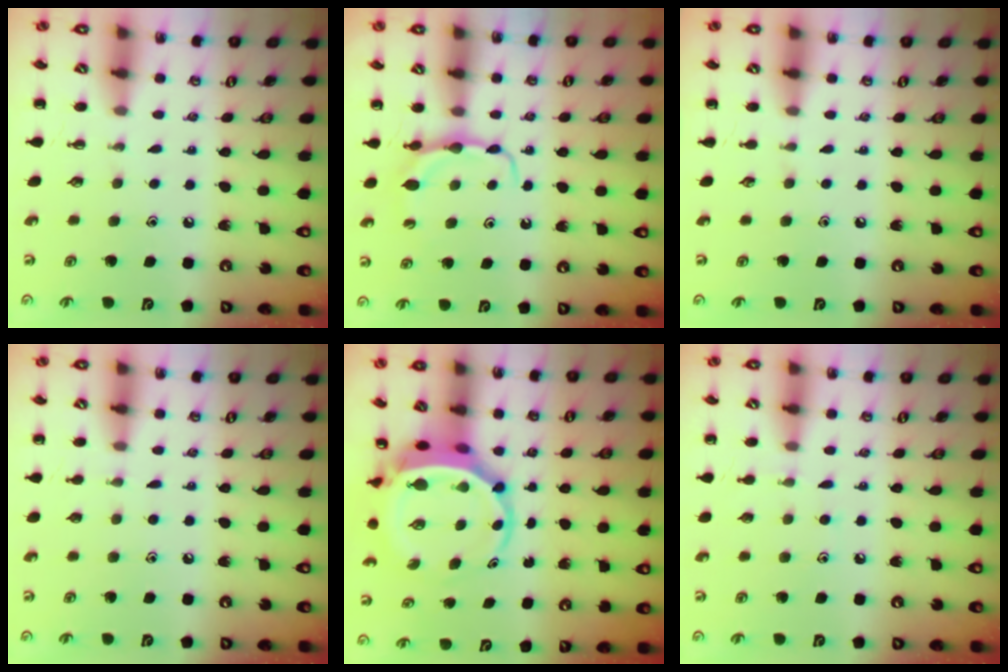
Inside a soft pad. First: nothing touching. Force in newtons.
{"total": 6.6, "press": 6.6, "slide": 0.3}
{"total": 0.0}
{"total": 2.6, "press": 2.4, "slide": 1.0}
{"total": 5.9, "press": 5.6, "slide": 1.8}
{"total": 5.6, "press": 5.4, "slide": 1.5}